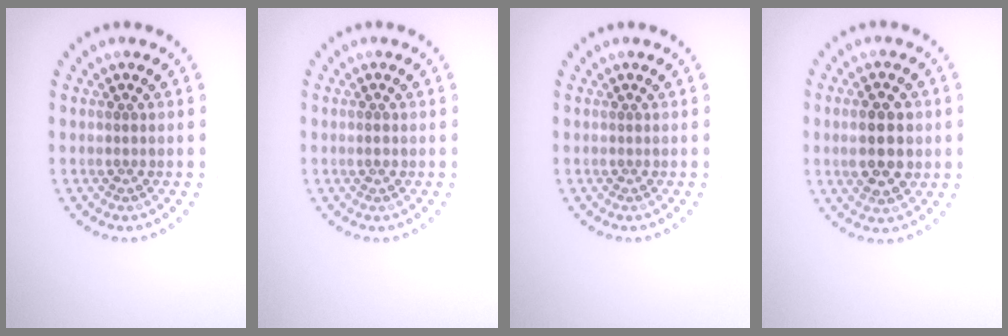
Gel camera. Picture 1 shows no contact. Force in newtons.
{"total": 0.7, "press": 0.7, "slide": 0.1}
{"total": 0.0}
{"total": 4.4, "press": 4.4, "slide": 0.1}